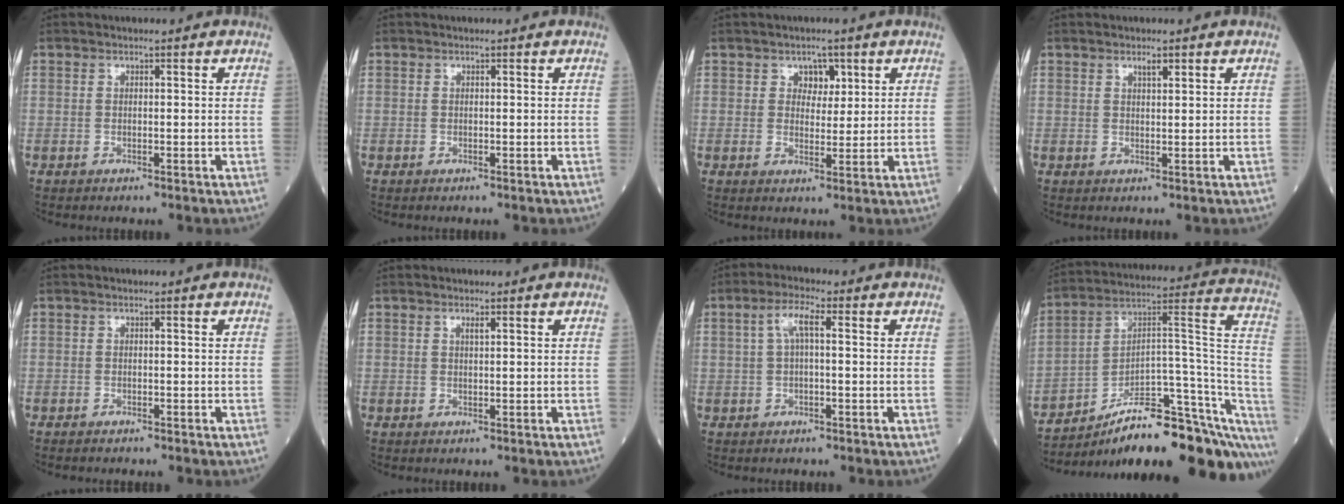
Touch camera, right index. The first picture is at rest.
{"total": 0.0}
{"total": 3.1, "force": [1.5, 2.2, 1.7], "torque": [-0.014, 0.002, 0.022]}
{"total": 1.4, "force": [1.0, 0.2, 1.0], "torque": [-0.020, -0.001, 0.018]}
{"total": 0.5, "force": [-0.5, 0.1, 0.1], "torque": [-0.009, -0.002, -0.009]}
{"total": 0.8, "force": [0.4, 0.0, 0.6], "torque": [-0.014, -0.001, 0.008]}
{"total": 4.0, "force": [0.8, 0.8, 3.8], "torque": [-0.079, 0.018, 0.017]}
{"total": 25.5, "force": [-18.7, 4.8, 16.7], "torque": [-0.153, 0.044, -0.275]}